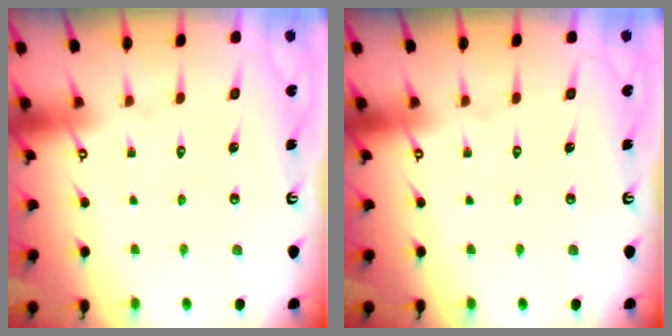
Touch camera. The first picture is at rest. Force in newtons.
{"total": 0.0}